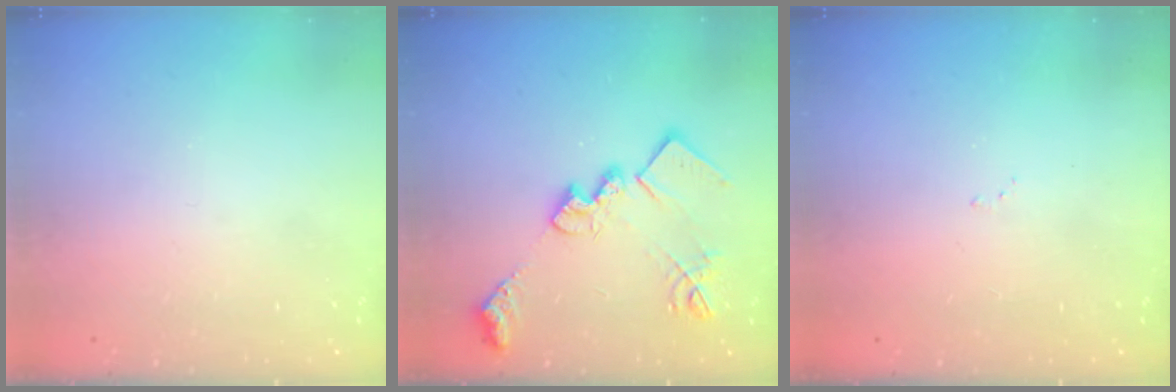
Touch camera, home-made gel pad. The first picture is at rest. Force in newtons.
{"total": 19.5, "press": 19.5, "slide": 1.3}
{"total": 5.3, "press": 5.3, "slide": 0.7}